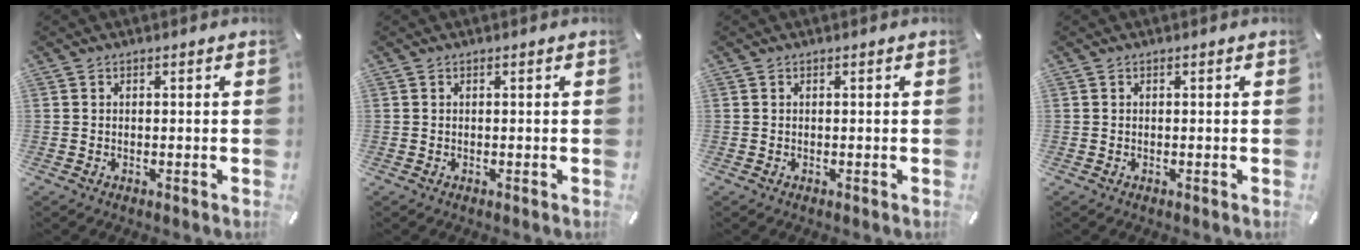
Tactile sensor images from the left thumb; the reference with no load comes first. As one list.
[{"total": 0.0}, {"total": 0.0}, {"total": 0.0}]